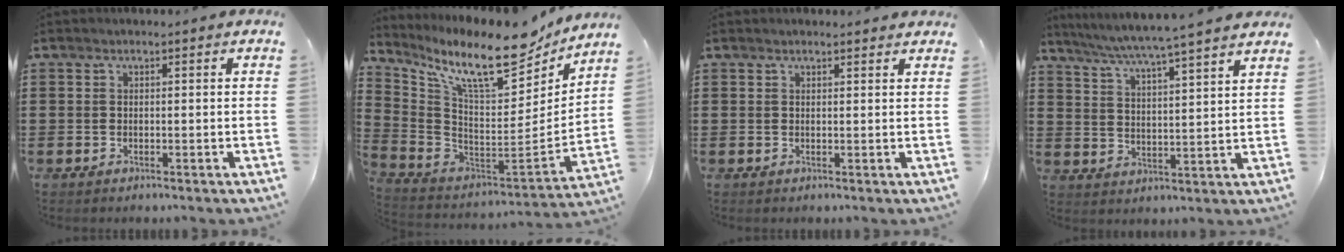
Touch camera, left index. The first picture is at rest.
{"total": 13.8, "force": [10.0, 3.0, 8.9], "torque": [-0.193, -0.069, 0.168]}
{"total": 1.1, "force": [1.1, 0.1, 0.3], "torque": [-0.009, 0.001, 0.020]}
{"total": 5.3, "force": [4.8, -0.9, 2.1], "torque": [-0.061, -0.037, 0.077]}